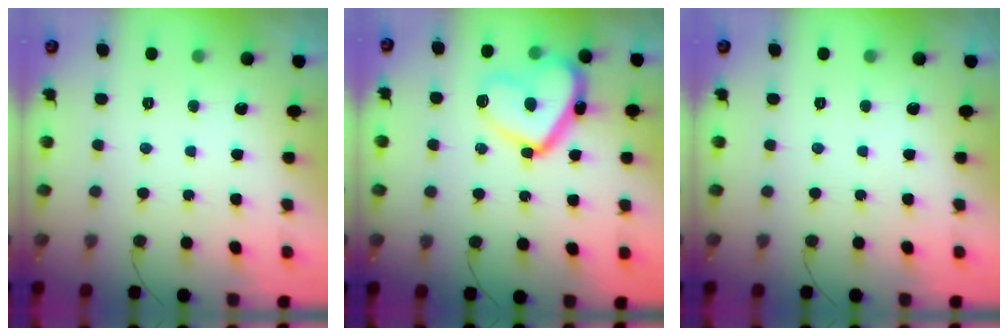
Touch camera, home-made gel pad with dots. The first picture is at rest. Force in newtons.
{"total": 16.3, "press": 16.2, "slide": 1.3}
{"total": 0.0}